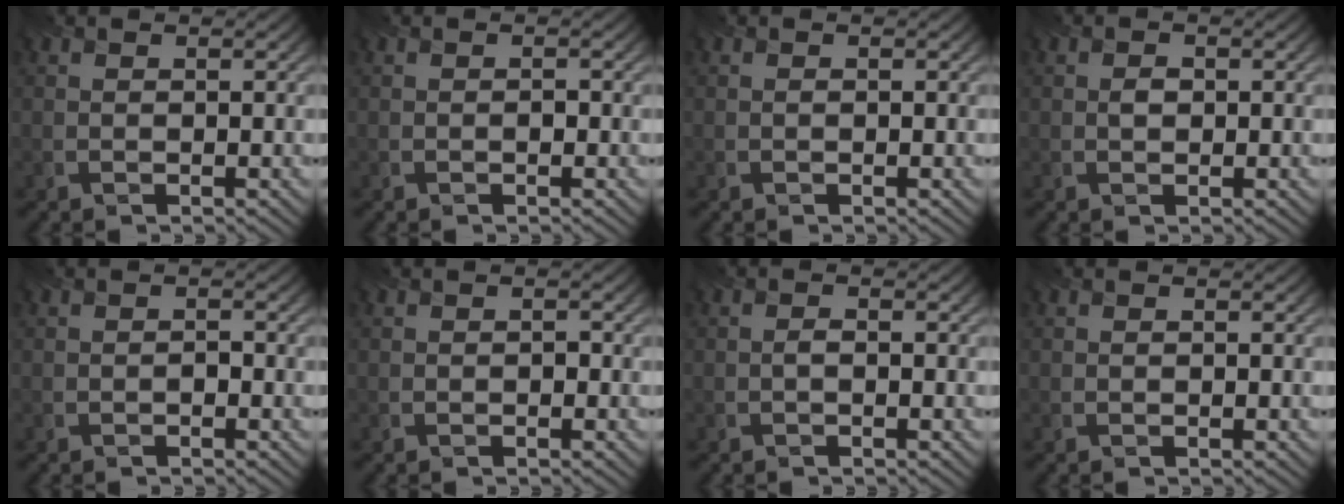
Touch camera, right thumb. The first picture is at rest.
{"total": 0.5, "force": [-0.2, 0.3, 0.4], "torque": [-0.006, 0.001, -0.003]}
{"total": 0.0}
{"total": 1.1, "force": [0.1, 0.8, 0.8], "torque": [-0.015, 0.000, 0.000]}
{"total": 0.7, "force": [-0.4, 0.4, 0.4], "torque": [-0.005, 0.001, -0.007]}
{"total": 0.5, "force": [-0.2, 0.4, 0.3], "torque": [-0.003, -0.002, -0.003]}
{"total": 0.7, "force": [-0.2, 0.3, 0.6], "torque": [-0.014, 0.002, -0.004]}
{"total": 0.0}